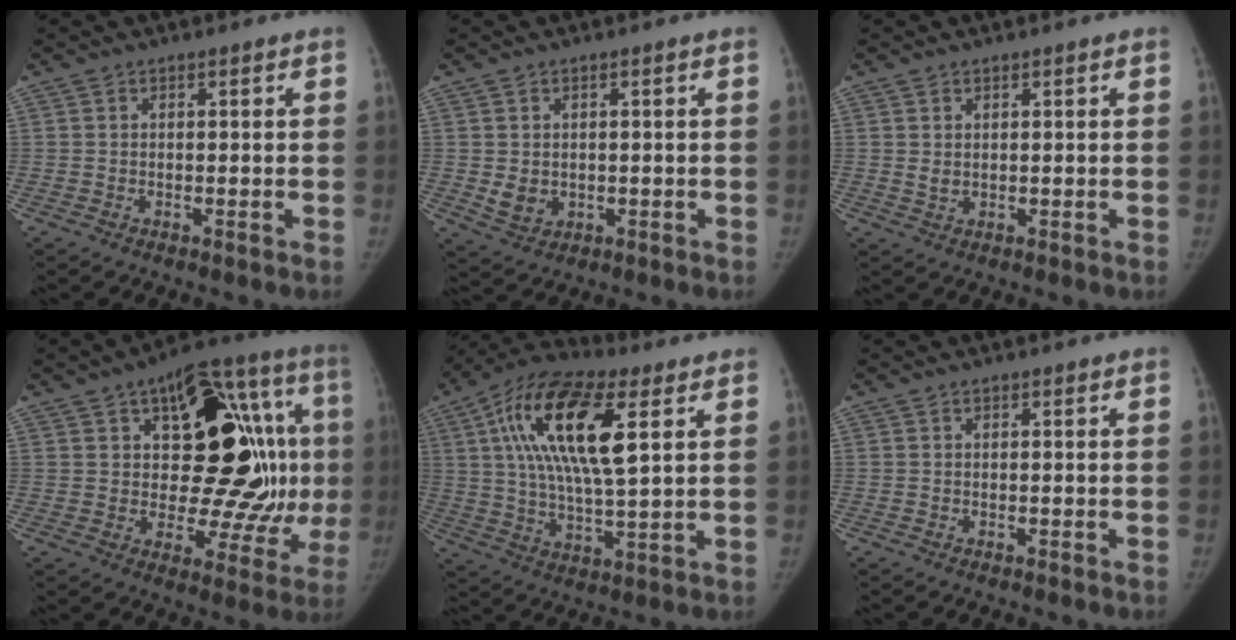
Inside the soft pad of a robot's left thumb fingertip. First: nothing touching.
{"total": 4.4, "force": [-0.2, 3.7, 2.3], "torque": [-0.025, 0.003, 0.010]}
{"total": 1.8, "force": [0.5, 1.4, 1.1], "torque": [-0.015, -0.001, 0.014]}
{"total": 29.0, "force": [4.3, 14.1, 25.0], "torque": [-0.300, 0.027, 0.069]}
{"total": 20.5, "force": [6.8, 7.6, 17.8], "torque": [-0.327, -0.005, 0.113]}
{"total": 0.0}